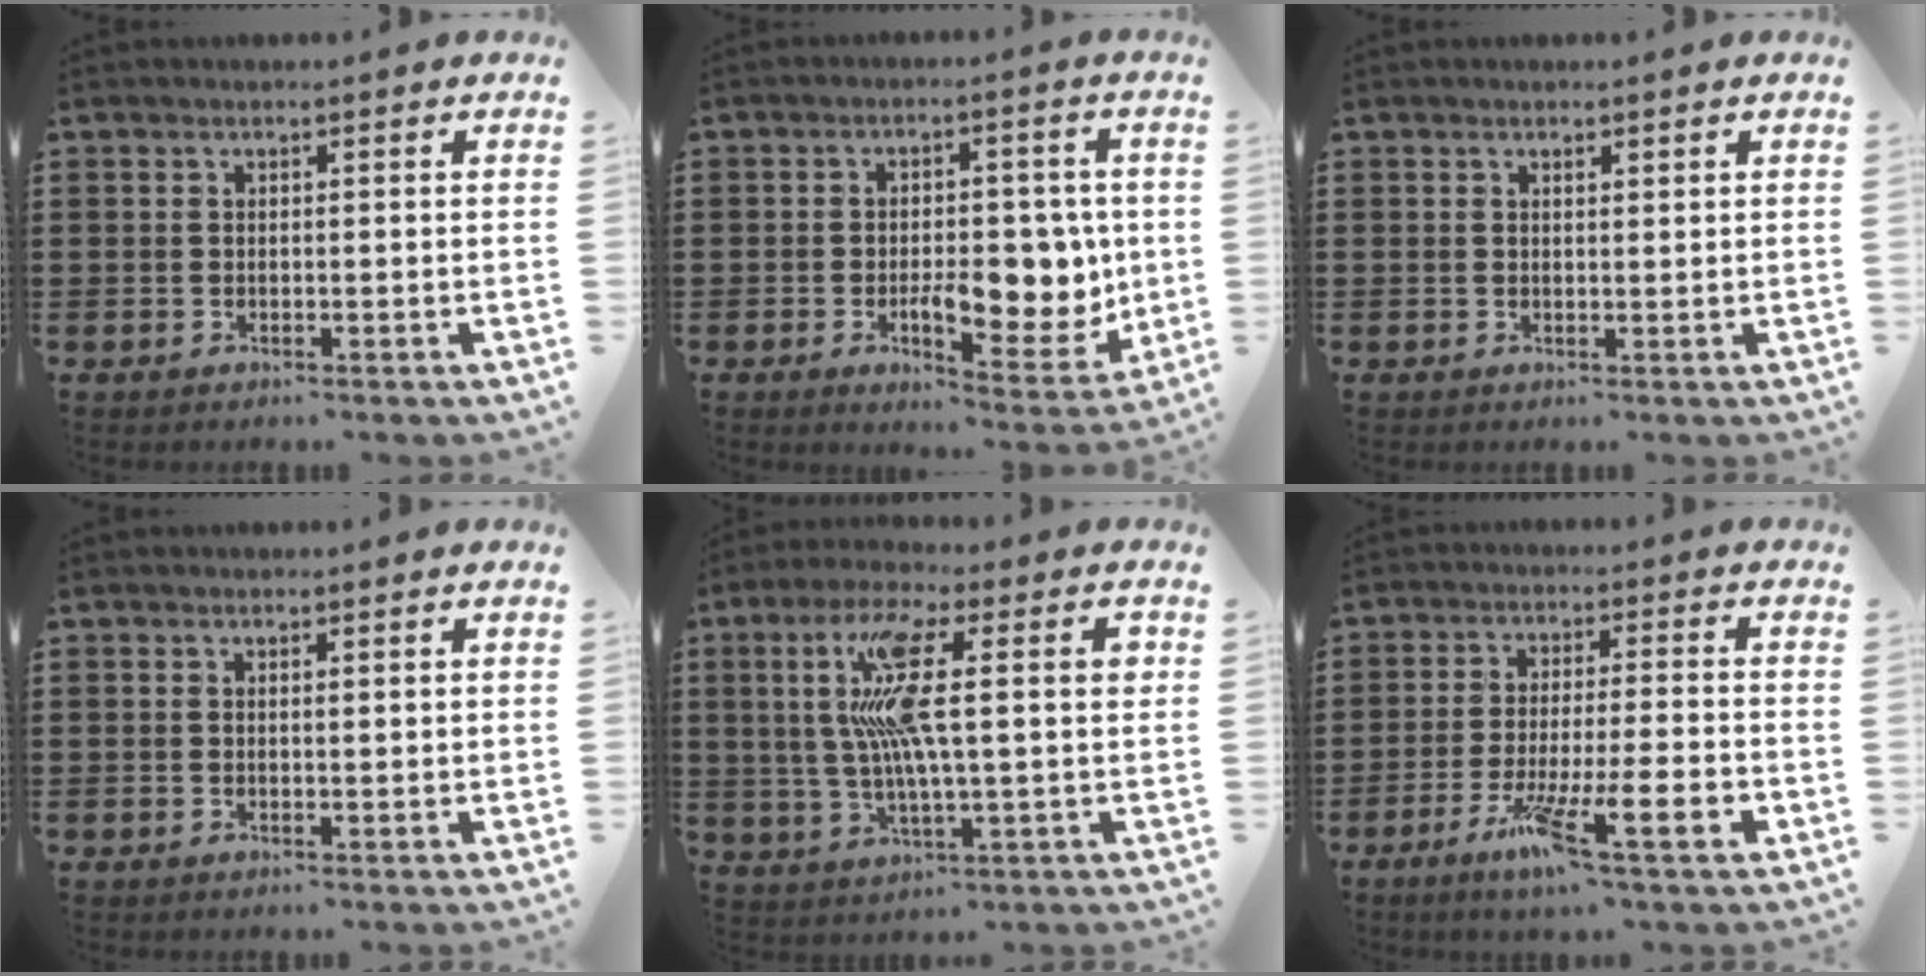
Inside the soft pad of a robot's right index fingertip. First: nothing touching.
{"total": 9.7, "force": [-1.0, 5.1, 8.2], "torque": [-0.105, -0.008, -0.016]}
{"total": 0.8, "force": [0.6, 0.4, 0.3], "torque": [-0.007, 0.001, 0.012]}
{"total": 0.6, "force": [0.4, 0.1, 0.5], "torque": [-0.011, 0.000, 0.007]}
{"total": 12.6, "force": [2.5, 2.7, 12.1], "torque": [-0.248, 0.004, 0.034]}
{"total": 9.8, "force": [-4.5, 0.6, 8.7], "torque": [-0.166, -0.010, -0.081]}